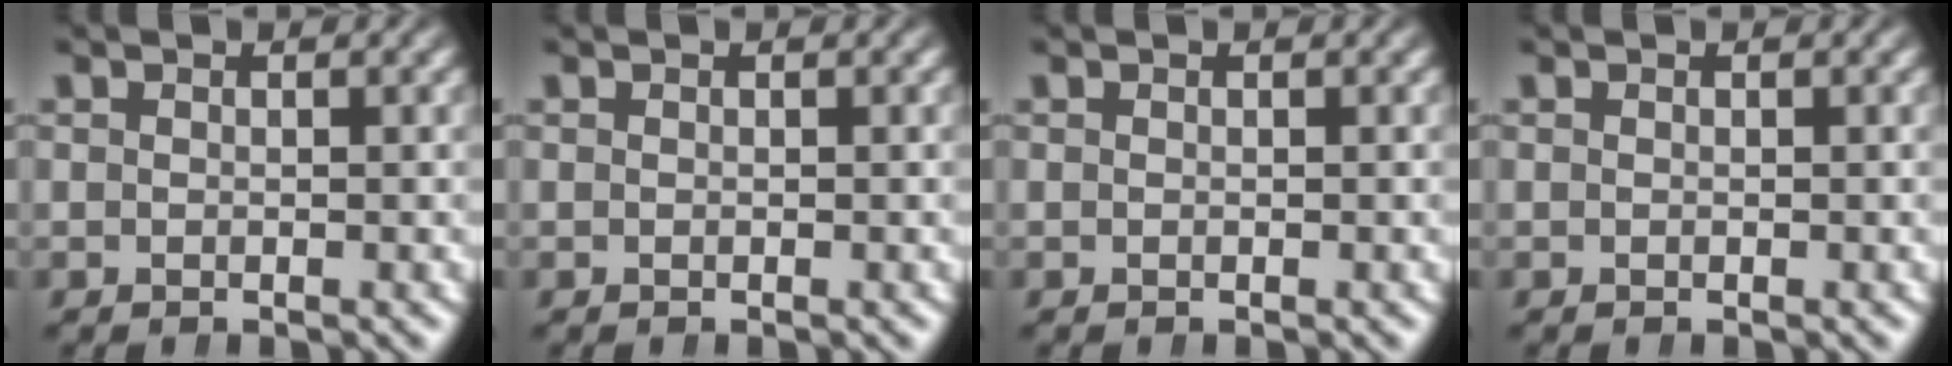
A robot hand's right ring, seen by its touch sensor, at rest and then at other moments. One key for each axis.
{"total": 0.0}
{"total": 0.0}
{"total": 0.0}